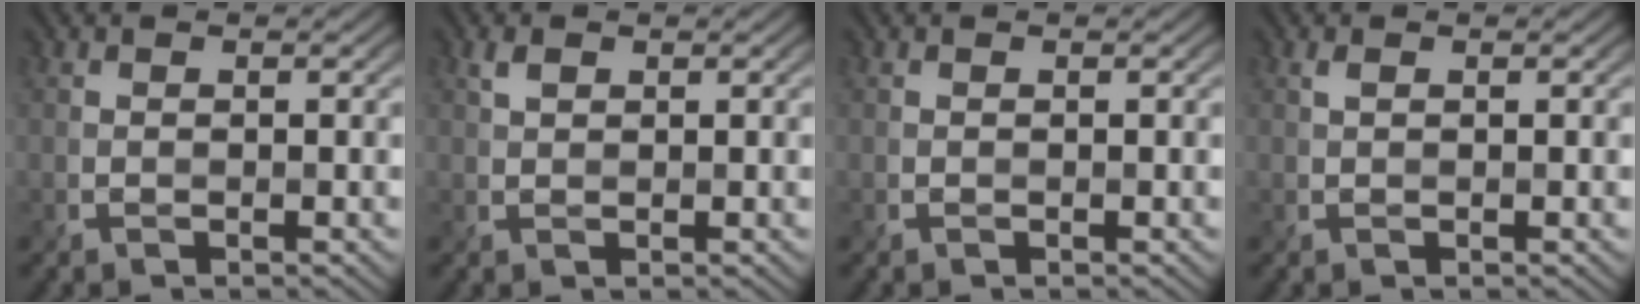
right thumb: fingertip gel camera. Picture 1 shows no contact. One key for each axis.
{"total": 1.2, "fx": 0.6, "fy": 0.7, "fz": 0.7, "tx": -0.018, "ty": 0.001, "tz": 0.013}
{"total": 0.0}
{"total": 0.5, "fx": 0.2, "fy": 0.2, "fz": 0.5, "tx": -0.014, "ty": 0.000, "tz": 0.005}